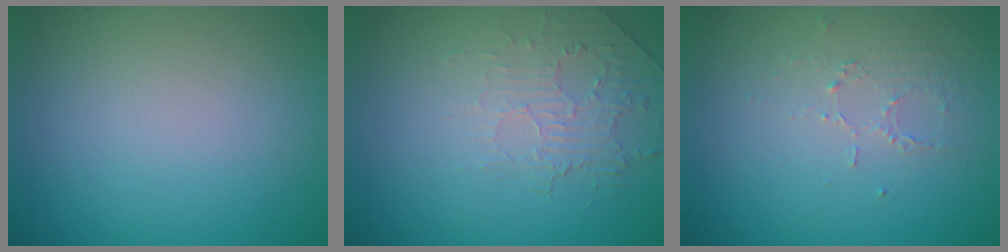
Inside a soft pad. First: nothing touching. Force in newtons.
{"total": 2.0, "press": 0.9, "slide": 1.8}
{"total": 1.3, "press": 0.6, "slide": 1.1}